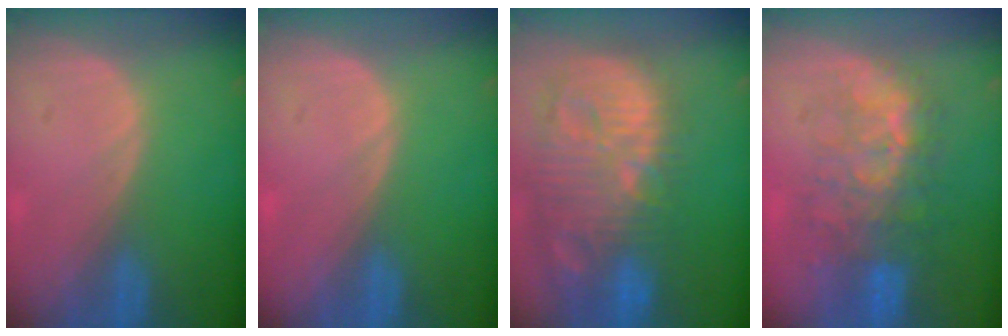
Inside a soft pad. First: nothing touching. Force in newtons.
{"total": 0.0}
{"total": 14.4, "press": 12.5, "slide": 7.2}
{"total": 9.4, "press": 8.7, "slide": 3.4}